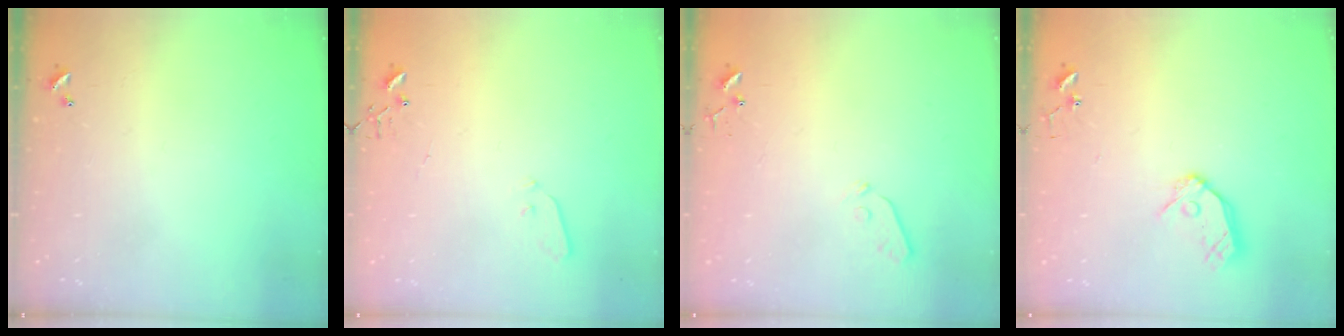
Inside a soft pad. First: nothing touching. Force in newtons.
{"total": 3.6, "press": 3.6, "slide": 0.5}
{"total": 3.7, "press": 3.6, "slide": 0.6}
{"total": 11.0, "press": 10.9, "slide": 1.1}